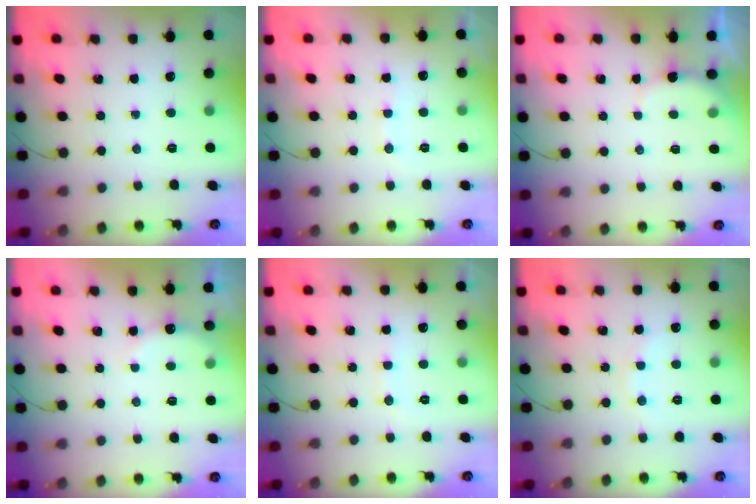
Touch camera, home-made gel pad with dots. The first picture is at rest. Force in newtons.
{"total": 5.8, "press": 5.8, "slide": 0.8}
{"total": 2.3, "press": 2.2, "slide": 0.6}
{"total": 5.7, "press": 5.6, "slide": 1.3}
{"total": 6.3, "press": 6.3, "slide": 1.1}
{"total": 5.8, "press": 5.6, "slide": 1.6}